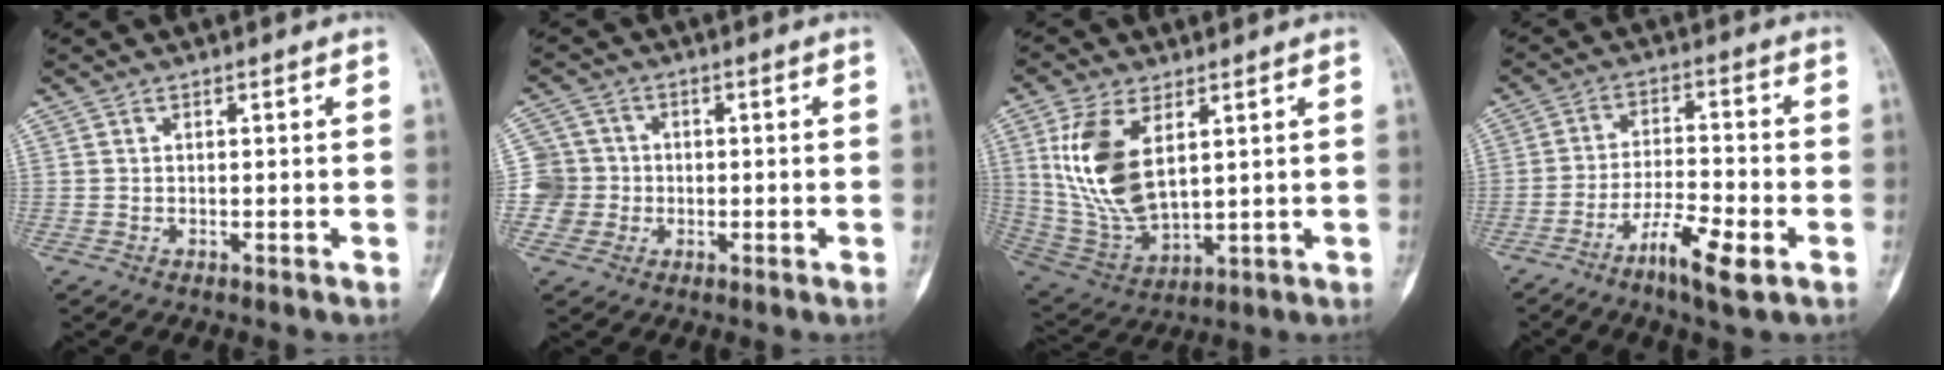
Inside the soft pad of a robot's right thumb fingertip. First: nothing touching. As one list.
[{"total": 6.2, "force": [-0.7, 6.2, 0.1], "torque": [0.026, 0.014, -0.021]}, {"total": 15.0, "force": [4.6, 7.8, 12.0], "torque": [-0.239, -0.021, 0.108]}, {"total": 8.7, "force": [-4.7, 1.6, 7.2], "torque": [-0.142, 0.020, -0.085]}]